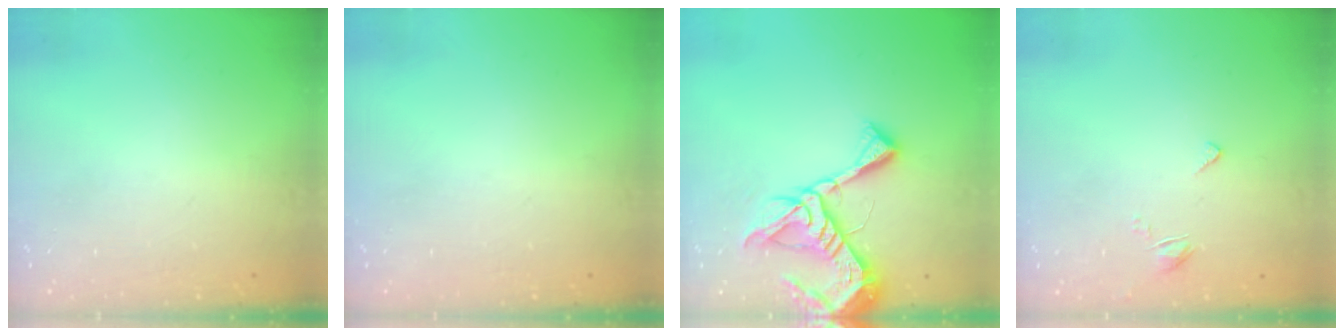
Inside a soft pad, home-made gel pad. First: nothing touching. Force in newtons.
{"total": 0.0}
{"total": 15.3, "press": 15.2, "slide": 1.5}
{"total": 2.9, "press": 2.8, "slide": 0.4}